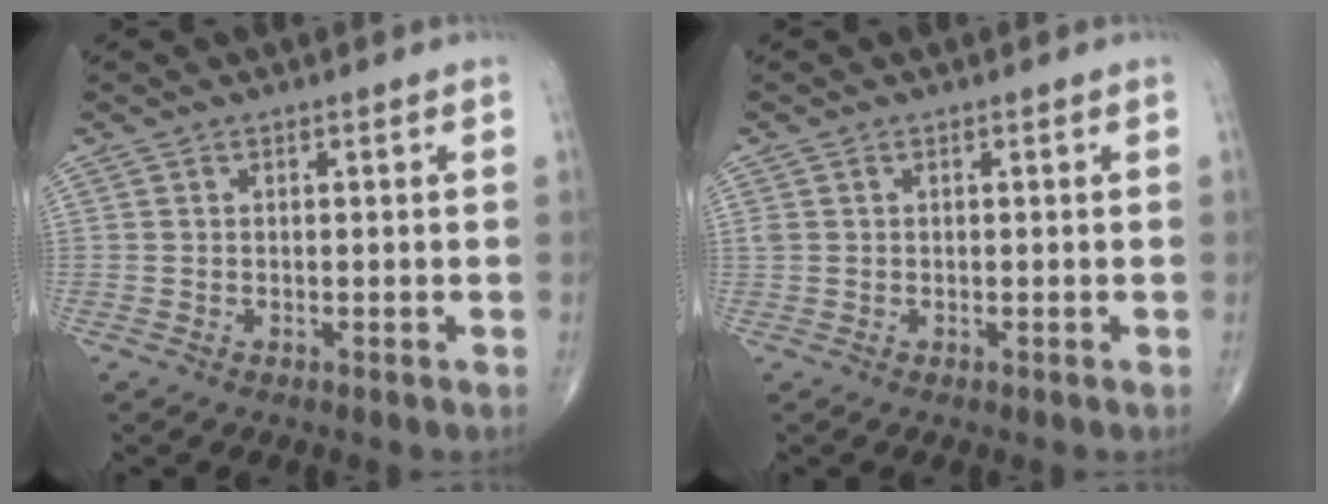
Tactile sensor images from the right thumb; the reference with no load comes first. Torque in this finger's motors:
{"motor_torque": [-0.09, -0.09, 0.21, 0.06, 0.02]}